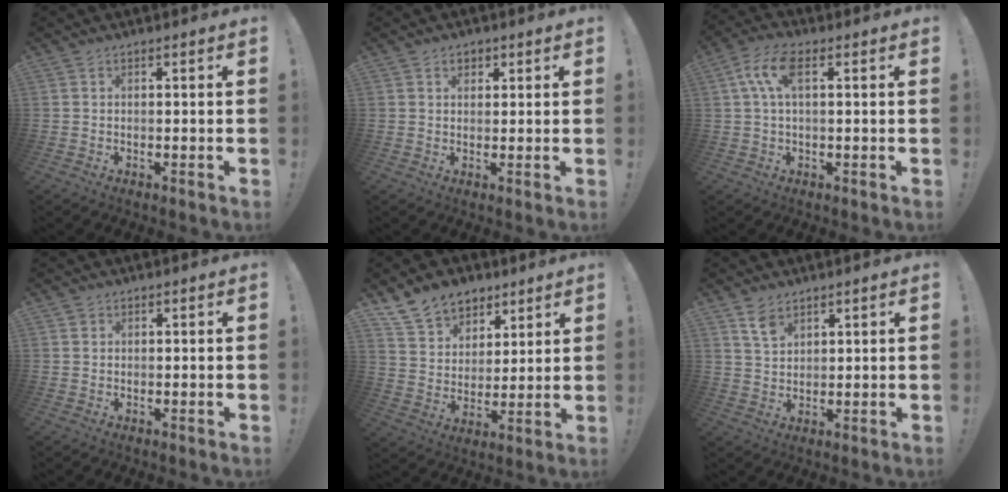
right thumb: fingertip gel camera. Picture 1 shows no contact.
{"total": 2.7, "force": [1.2, 2.1, 1.1], "torque": [-0.003, -0.004, 0.019]}
{"total": 8.7, "force": [2.3, 3.7, 7.5], "torque": [-0.148, 0.001, 0.044]}
{"total": 0.8, "force": [0.5, 0.6, 0.1], "torque": [0.004, -0.001, 0.009]}
{"total": 13.3, "force": [9.0, 9.1, 3.5], "torque": [-0.058, -0.060, 0.176]}
{"total": 6.7, "force": [4.6, 3.8, 3.0], "torque": [-0.052, -0.023, 0.089]}